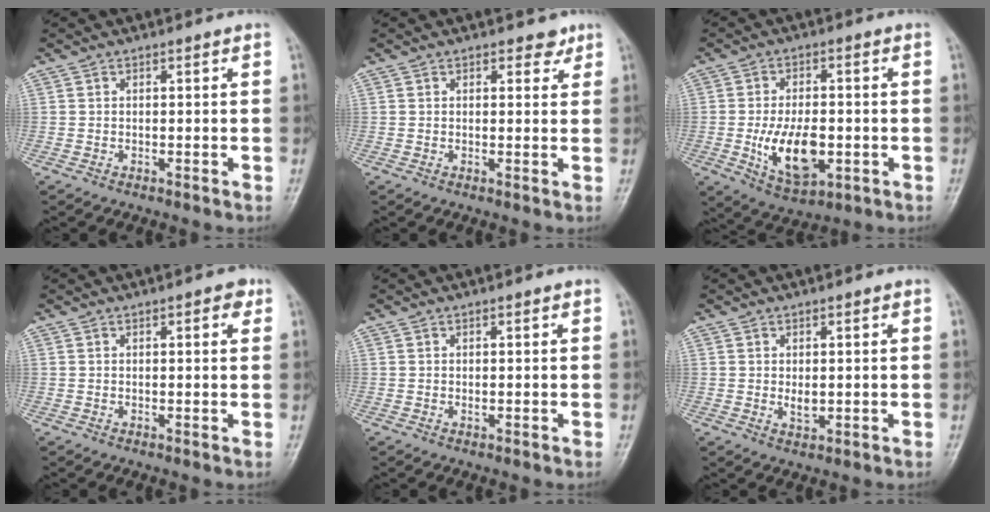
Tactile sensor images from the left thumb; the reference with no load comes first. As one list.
[{"total": 2.5, "force": [1.7, 1.6, 1.0], "torque": [0.009, -0.008, 0.019]}, {"total": 11.6, "force": [-2.3, 6.3, 9.4], "torque": [-0.150, -0.001, -0.030]}, {"total": 2.7, "force": [1.3, 1.3, 2.0], "torque": [-0.014, -0.001, 0.013]}, {"total": 0.9, "force": [0.3, 0.6, 0.6], "torque": [-0.006, -0.002, 0.005]}, {"total": 2.7, "force": [0.3, 1.7, 2.0], "torque": [-0.023, -0.008, 0.007]}]